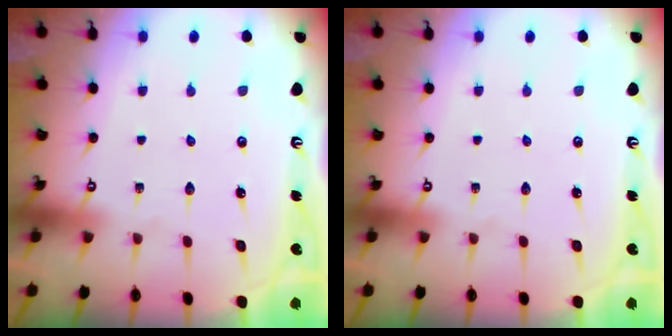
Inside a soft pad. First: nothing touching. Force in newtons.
{"total": 0.0}